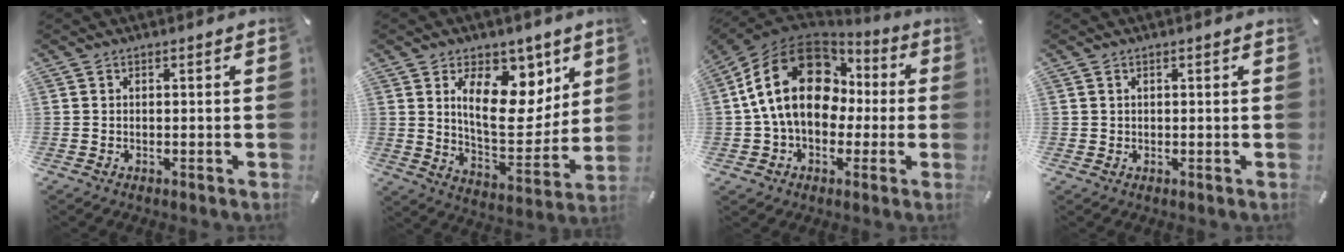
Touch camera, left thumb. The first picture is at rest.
{"total": 16.6, "force": [7.5, 10.1, 10.8], "torque": [-0.146, -0.046, 0.132]}
{"total": 21.8, "force": [2.3, 16.3, 14.4], "torque": [-0.298, 0.011, 0.039]}
{"total": 0.6, "force": [0.4, 0.5, 0.0], "torque": [0.001, 0.002, 0.007]}